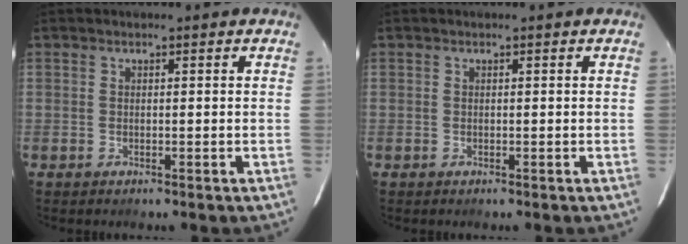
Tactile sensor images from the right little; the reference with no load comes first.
{"total": 0.0}